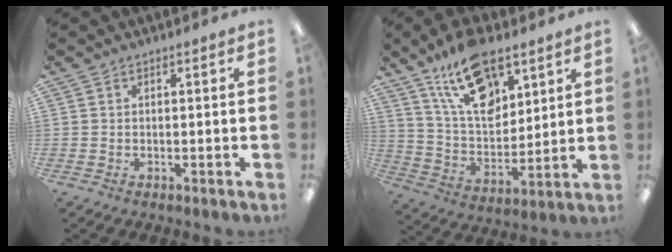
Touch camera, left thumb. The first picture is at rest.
{"total": 18.0, "force": [11.3, 9.0, 10.8], "torque": [-0.184, -0.047, 0.200]}